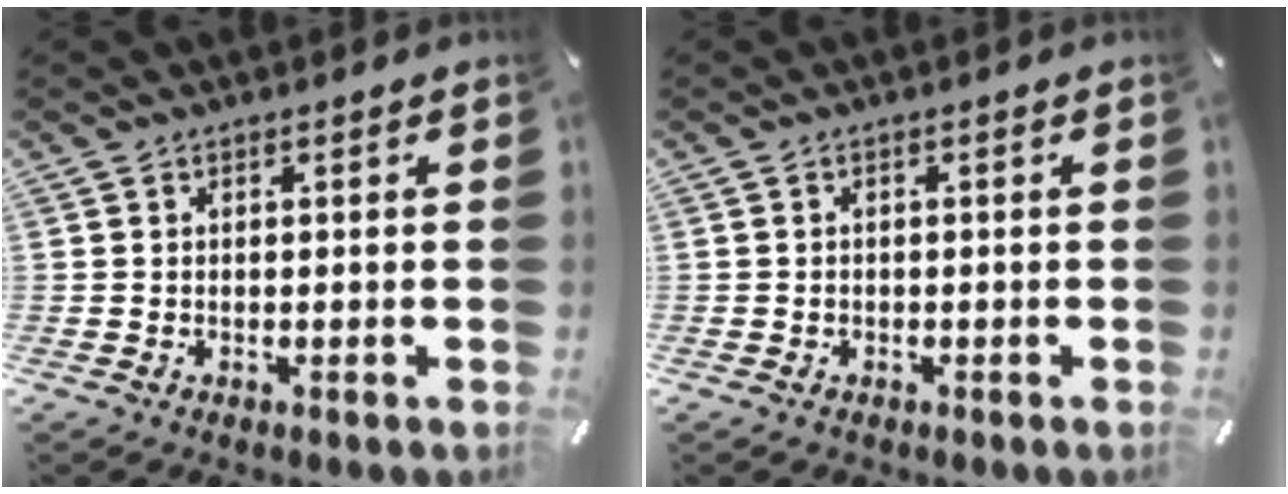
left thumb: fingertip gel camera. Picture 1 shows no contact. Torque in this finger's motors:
{"motor_torque": [-0.15, -0.18, 0.00, -0.08, -0.02]}